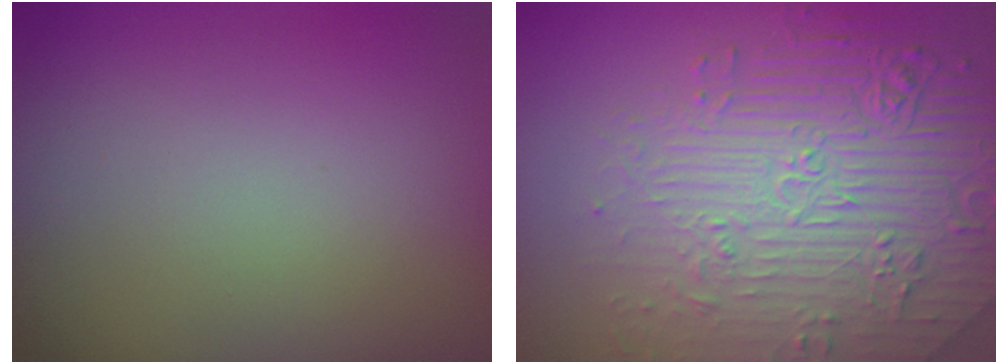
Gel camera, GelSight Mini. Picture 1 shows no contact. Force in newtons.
{"total": 6.6, "press": 5.4, "slide": 3.8}